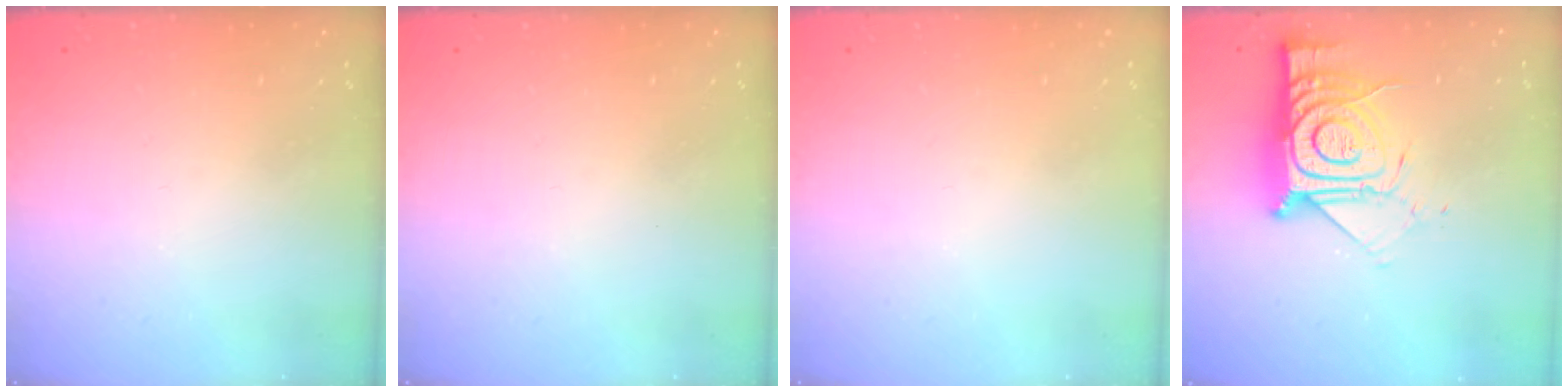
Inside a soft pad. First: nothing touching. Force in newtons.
{"total": 0.0}
{"total": 0.0}
{"total": 16.3, "press": 16.2, "slide": 1.5}